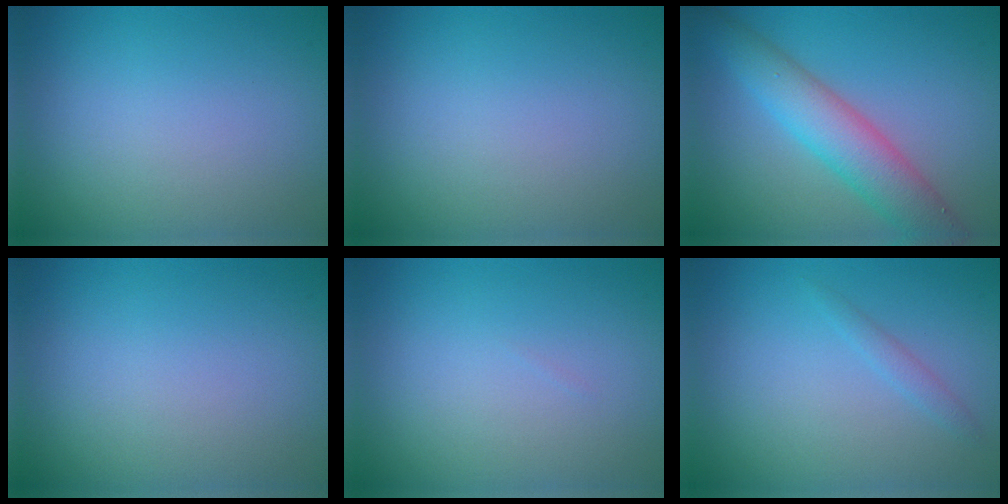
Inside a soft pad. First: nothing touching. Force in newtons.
{"total": 0.0}
{"total": 5.6, "press": 5.6, "slide": 0.3}
{"total": 0.0}
{"total": 0.0}
{"total": 1.0, "press": 1.0, "slide": 0.0}